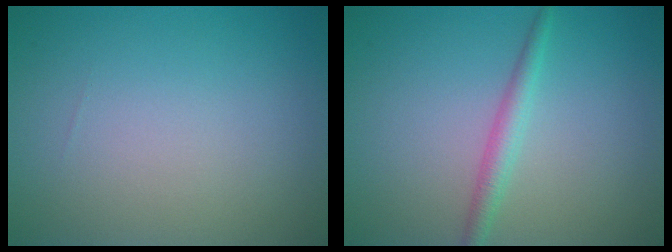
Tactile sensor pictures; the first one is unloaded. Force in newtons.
{"total": 1.9, "press": 1.9, "slide": 0.0}